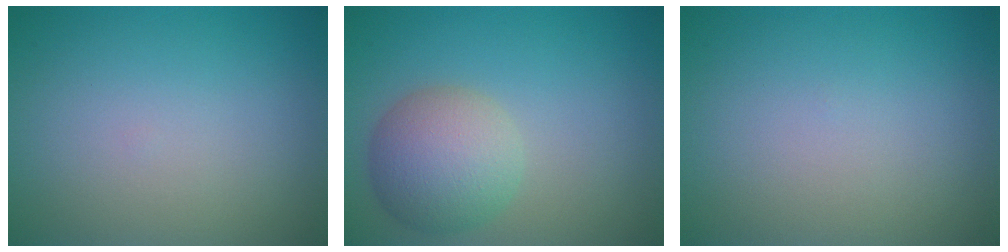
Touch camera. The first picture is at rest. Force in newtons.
{"total": 5.2, "press": 5.2, "slide": 0.2}
{"total": 0.0}